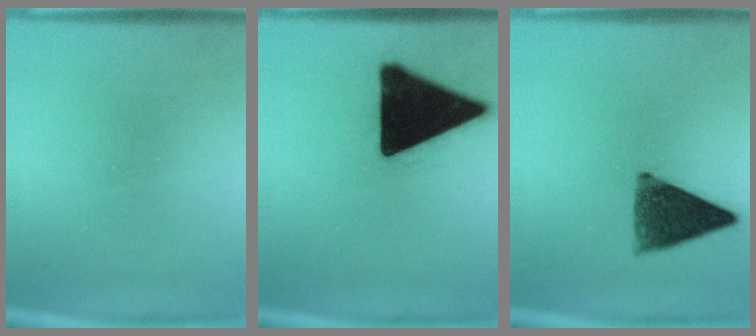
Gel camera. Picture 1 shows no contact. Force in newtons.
{"total": 21.1}
{"total": 9.9}